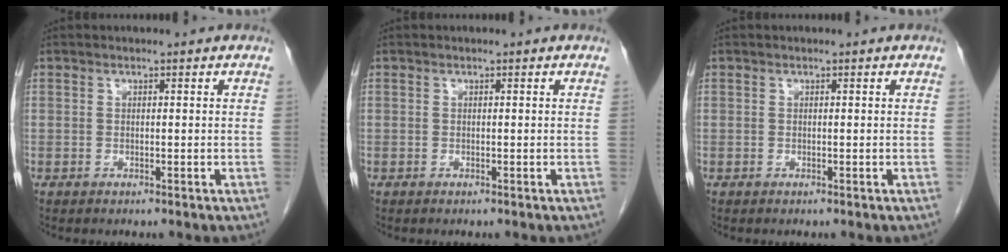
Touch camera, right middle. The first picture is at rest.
{"total": 0.0}
{"total": 0.0}